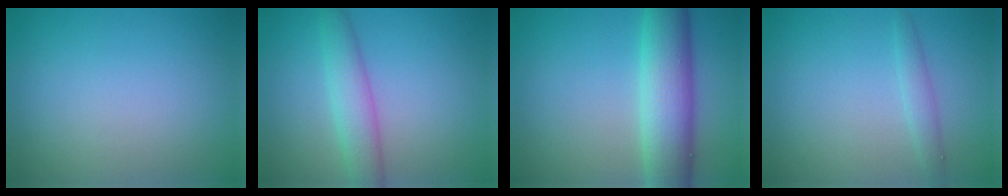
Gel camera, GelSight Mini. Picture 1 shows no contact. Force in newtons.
{"total": 3.4, "press": 3.4, "slide": 0.0}
{"total": 7.3, "press": 7.3, "slide": 0.4}
{"total": 1.4, "press": 1.4, "slide": 0.1}